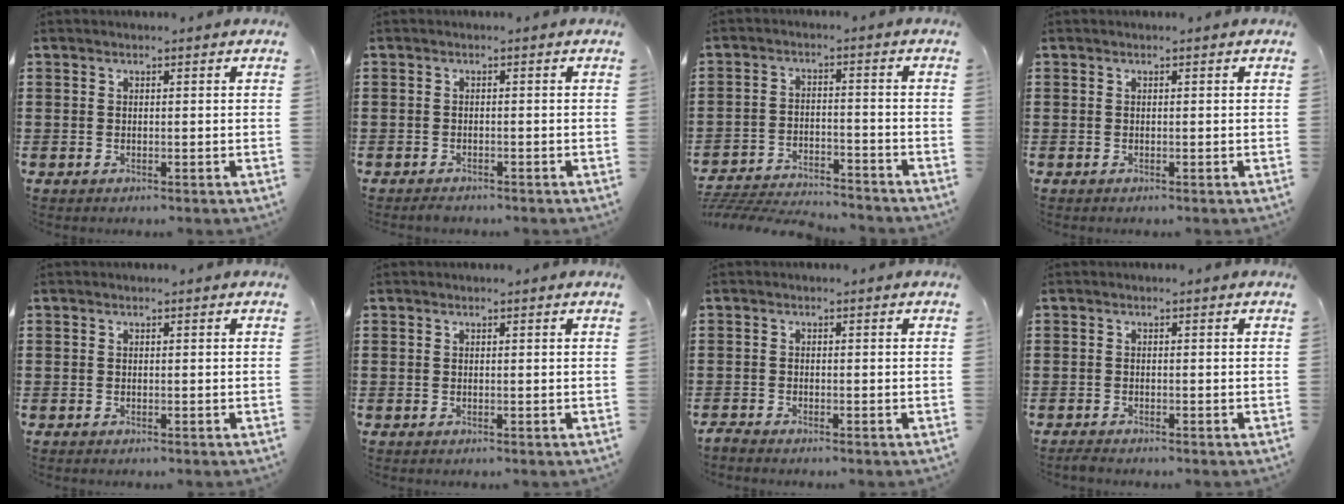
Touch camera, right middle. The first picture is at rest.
{"total": 0.8, "force": [-0.8, 0.1, 0.2], "torque": [-0.007, -0.003, -0.016]}
{"total": 5.0, "force": [-4.9, 0.6, 0.7], "torque": [-0.028, 0.001, -0.105]}
{"total": 0.0}
{"total": 0.0}
{"total": 0.0}
{"total": 1.3, "force": [-1.3, 0.2, 0.1], "torque": [-0.006, 0.004, -0.027]}
{"total": 0.9, "force": [-0.9, 0.1, 0.2], "torque": [-0.007, -0.004, -0.016]}